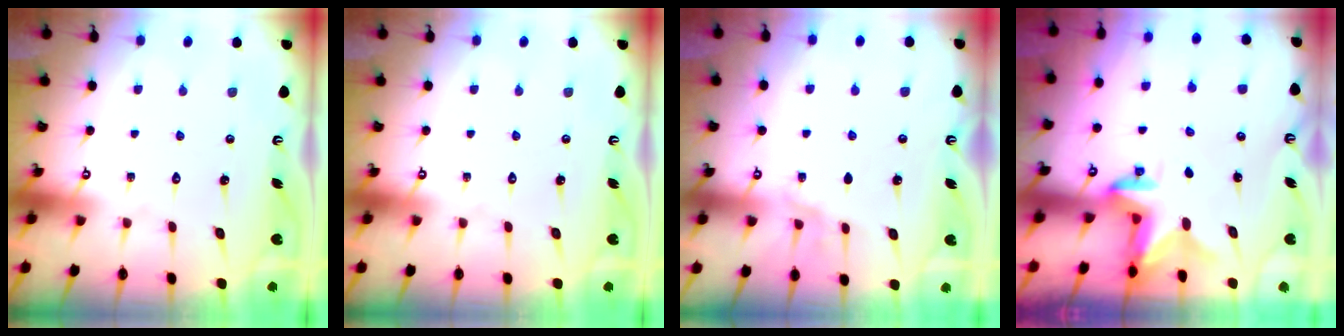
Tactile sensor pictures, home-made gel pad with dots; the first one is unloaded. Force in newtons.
{"total": 0.0}
{"total": 5.4, "press": 5.3, "slide": 1.4}
{"total": 2.8, "press": 2.7, "slide": 0.5}